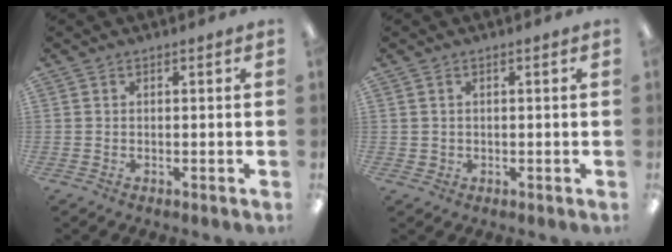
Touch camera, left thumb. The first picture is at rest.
{"total": 1.3, "force": [0.4, 1.2, 0.2], "torque": [-0.005, 0.003, 0.006]}